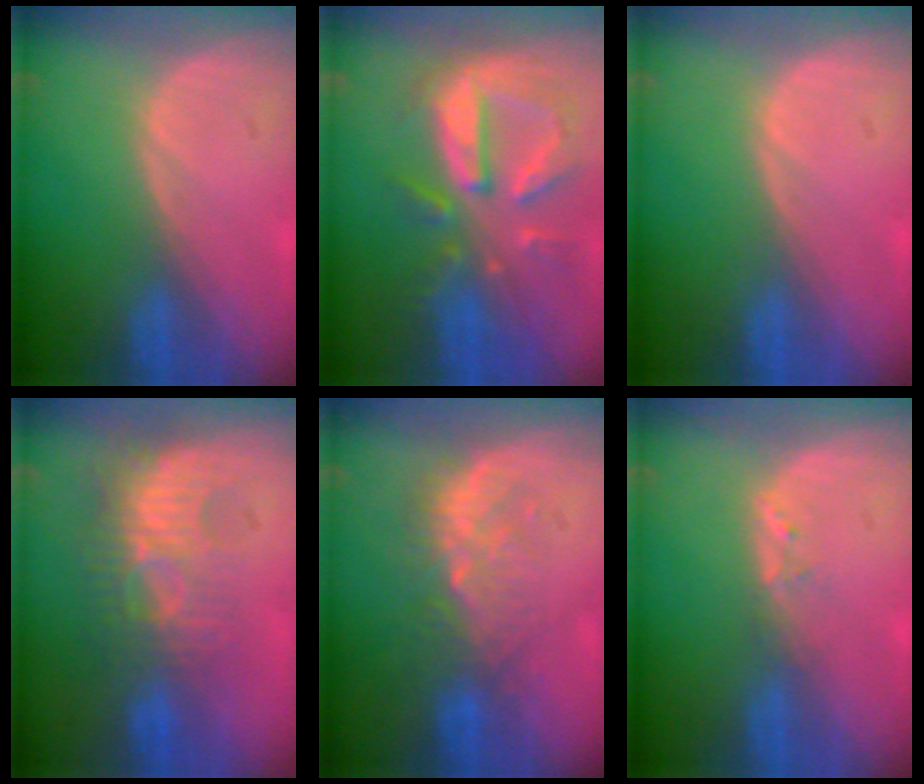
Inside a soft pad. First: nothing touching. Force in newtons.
{"total": 10.8, "press": 9.5, "slide": 5.1}
{"total": 0.0}
{"total": 9.1, "press": 8.2, "slide": 3.9}
{"total": 6.3, "press": 6.1, "slide": 1.8}
{"total": 1.2, "press": 1.1, "slide": 0.2}